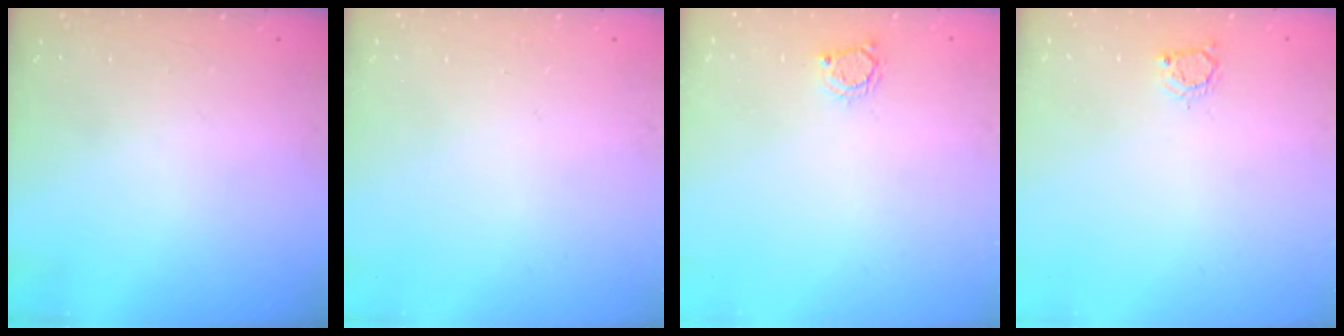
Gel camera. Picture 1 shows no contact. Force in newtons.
{"total": 0.0}
{"total": 3.7, "press": 3.6, "slide": 0.4}
{"total": 3.6, "press": 3.5, "slide": 0.4}